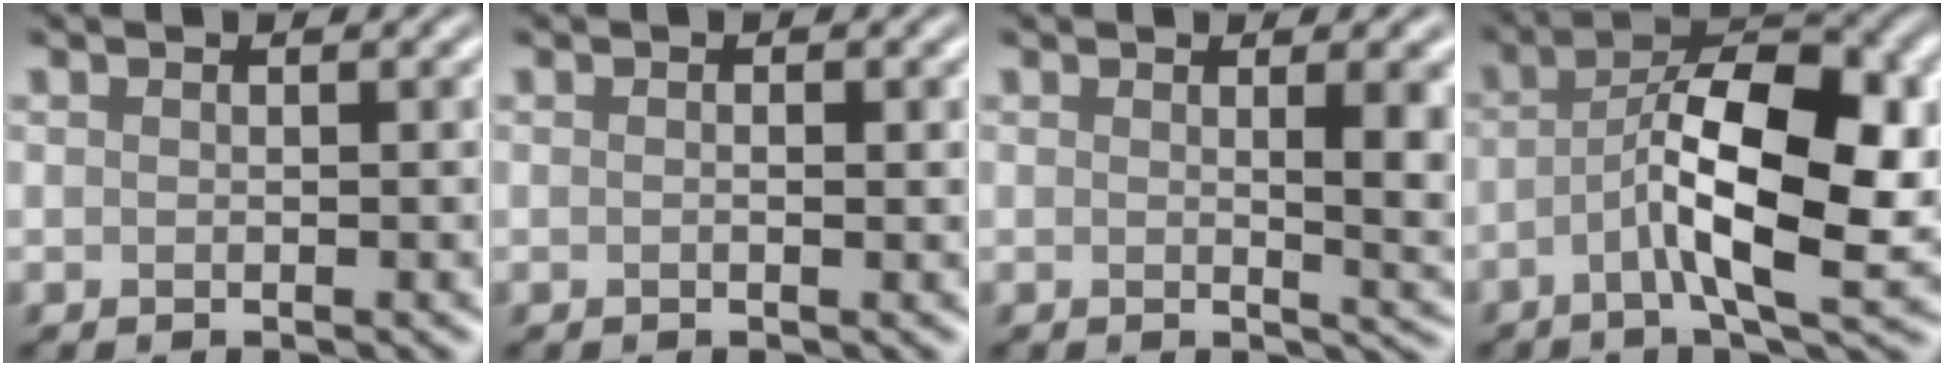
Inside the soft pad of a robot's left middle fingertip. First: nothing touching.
{"total": 0.6, "force": [0.0, 0.1, 0.6], "torque": [-0.010, -0.002, -0.001]}
{"total": 4.8, "force": [0.7, 1.4, 4.5], "torque": [-0.044, 0.000, 0.012]}
{"total": 9.7, "force": [-1.7, 3.1, 9.1], "torque": [-0.145, 0.013, -0.032]}